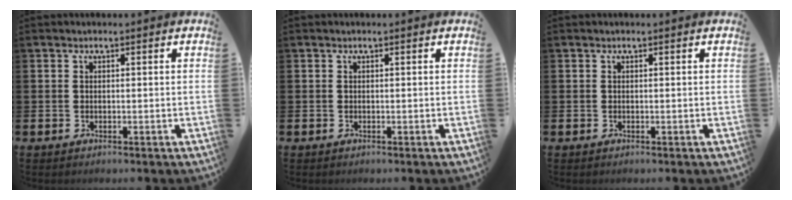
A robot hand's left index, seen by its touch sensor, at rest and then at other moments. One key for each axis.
{"total": 0.0}
{"total": 0.0}